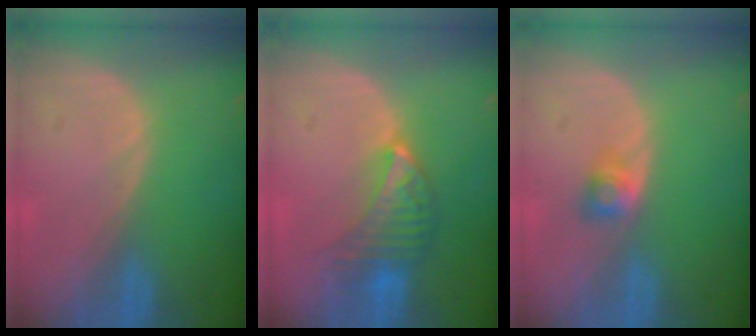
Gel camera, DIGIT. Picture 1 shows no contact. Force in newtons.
{"total": 6.8, "press": 6.3, "slide": 2.6}
{"total": 2.7, "press": 2.4, "slide": 1.1}